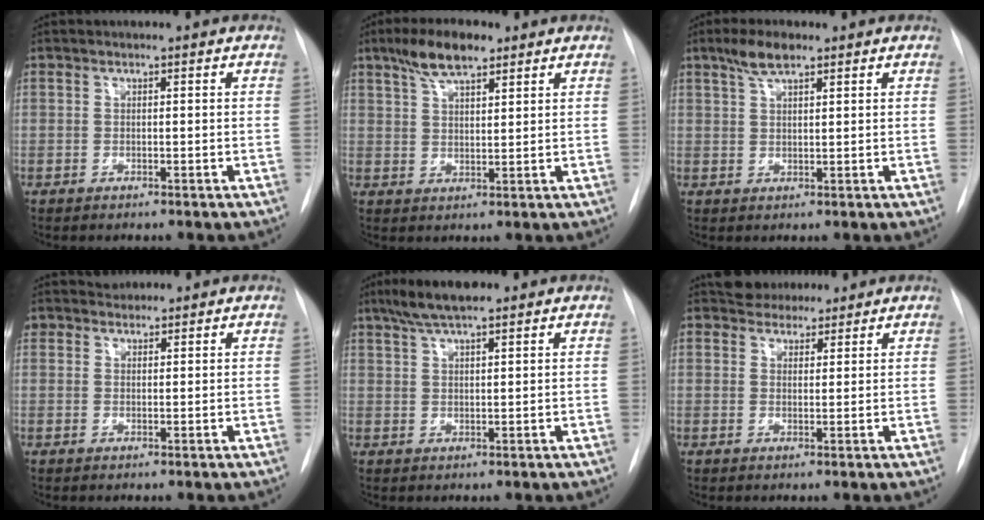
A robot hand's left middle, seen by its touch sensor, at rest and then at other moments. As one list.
[{"total": 7.0, "force": [4.8, 2.2, 4.6], "torque": [-0.090, 0.014, 0.087]}, {"total": 4.1, "force": [2.8, 1.1, 2.7], "torque": [-0.058, 0.010, 0.055]}, {"total": 1.8, "force": [1.5, 0.9, -0.4], "torque": [0.009, 0.009, 0.023]}, {"total": 6.1, "force": [4.7, 0.9, 3.9], "torque": [-0.078, 0.016, 0.083]}, {"total": 4.3, "force": [3.7, 1.9, 0.7], "torque": [-0.003, 0.014, 0.059]}]